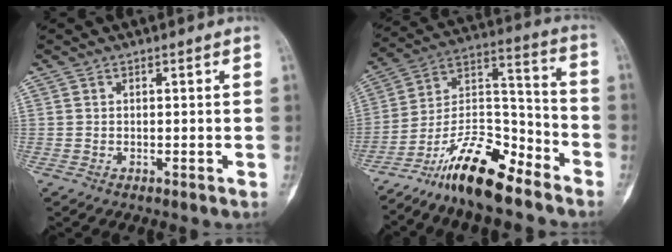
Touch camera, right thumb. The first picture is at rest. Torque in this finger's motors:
{"motor_torque": [0.49, 0.28, 0.67, -1.10, 0.10]}